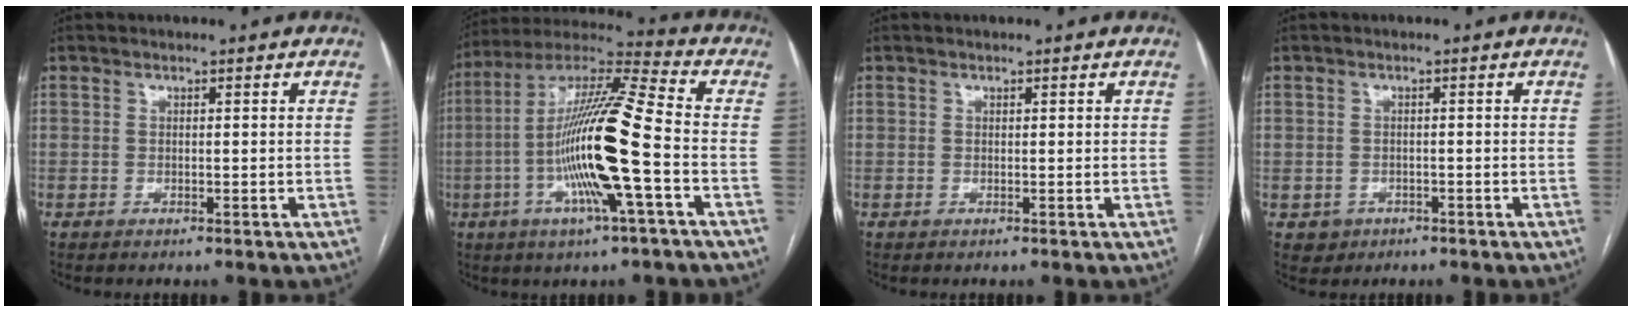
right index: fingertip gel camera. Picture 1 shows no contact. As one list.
[{"total": 18.1, "force": [-3.9, 0.3, 17.6], "torque": [-0.343, -0.003, -0.081]}, {"total": 0.0}, {"total": 2.5, "force": [-1.1, 2.2, 0.2], "torque": [0.002, 0.008, -0.011]}]